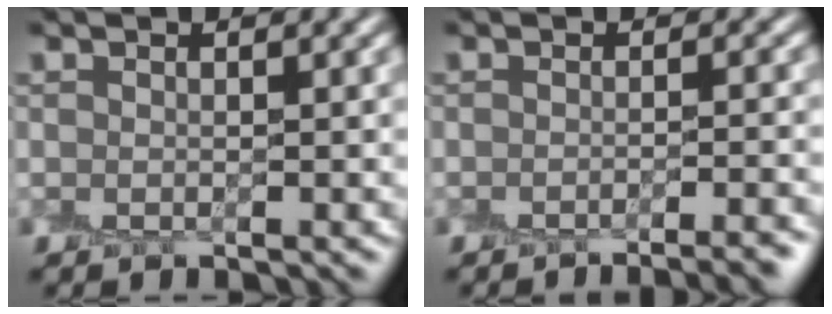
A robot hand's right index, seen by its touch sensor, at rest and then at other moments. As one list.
[{"total": 3.5, "force": [-3.1, 0.4, 1.5], "torque": [-0.010, -0.004, -0.036]}]